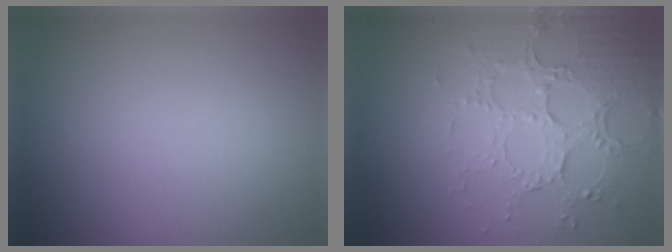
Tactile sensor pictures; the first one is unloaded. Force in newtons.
{"total": 5.1, "press": 3.7, "slide": 3.5}